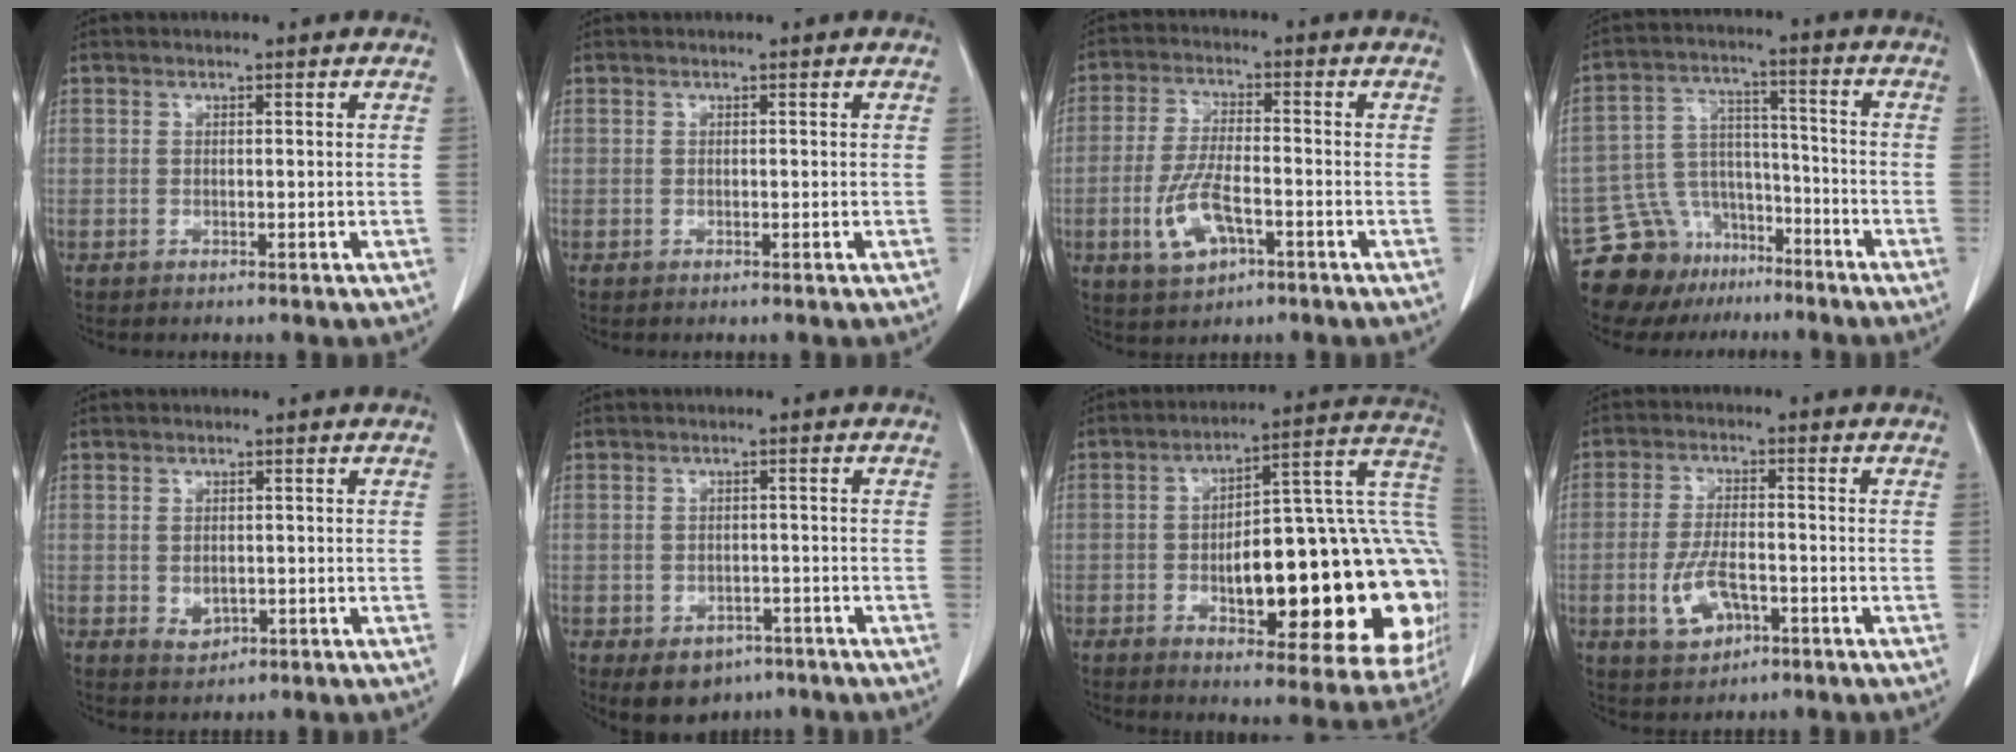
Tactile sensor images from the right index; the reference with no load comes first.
{"total": 0.0}
{"total": 8.0, "force": [-3.0, 3.0, 6.8], "torque": [-0.147, -0.003, -0.050]}
{"total": 12.0, "force": [-9.3, 7.3, 2.2], "torque": [-0.044, 0.054, -0.152]}
{"total": 2.3, "force": [-0.4, 1.7, 1.5], "torque": [-0.026, -0.003, 0.004]}
{"total": 5.7, "force": [-3.4, 4.0, 2.2], "torque": [-0.029, 0.005, -0.037]}
{"total": 31.1, "force": [-3.3, 8.3, 29.8], "torque": [-0.312, 0.036, -0.034]}
{"total": 6.6, "force": [-2.5, 3.2, 5.3], "torque": [-0.108, 0.000, -0.039]}